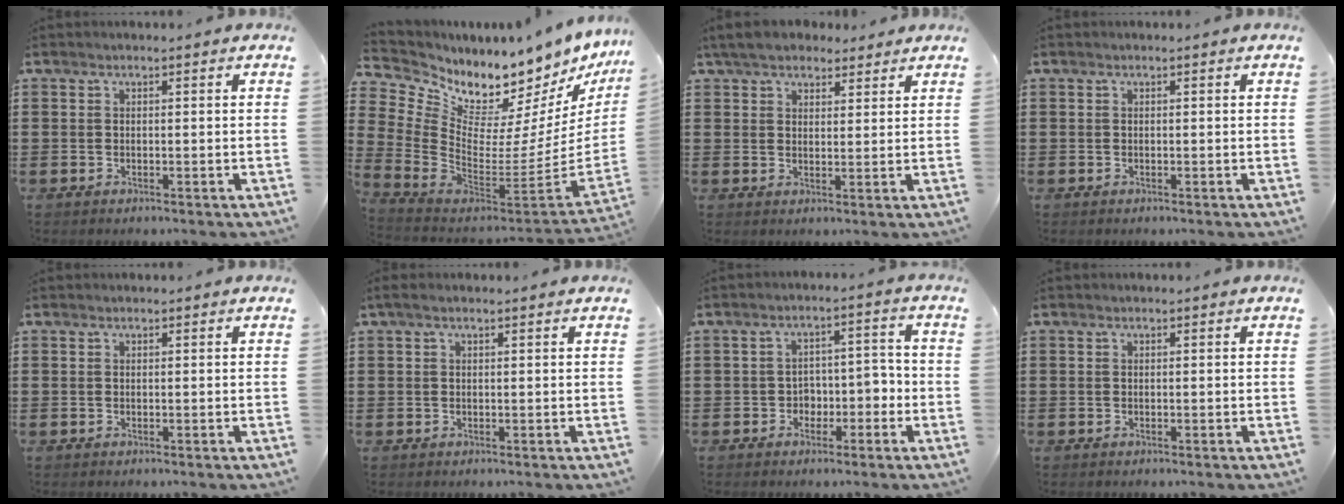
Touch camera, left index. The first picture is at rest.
{"total": 6.3, "force": [6.1, 1.6, 0.2], "torque": [-0.057, -0.086, 0.102]}
{"total": 4.8, "force": [4.1, 1.9, 1.5], "torque": [-0.045, 0.001, 0.077]}
{"total": 0.0}
{"total": 0.0}
{"total": 0.8, "force": [0.1, 0.2, 0.8], "torque": [-0.015, 0.000, 0.003]}
{"total": 3.7, "force": [-2.1, 2.7, 1.5], "torque": [-0.036, 0.009, -0.046]}
{"total": 0.0}